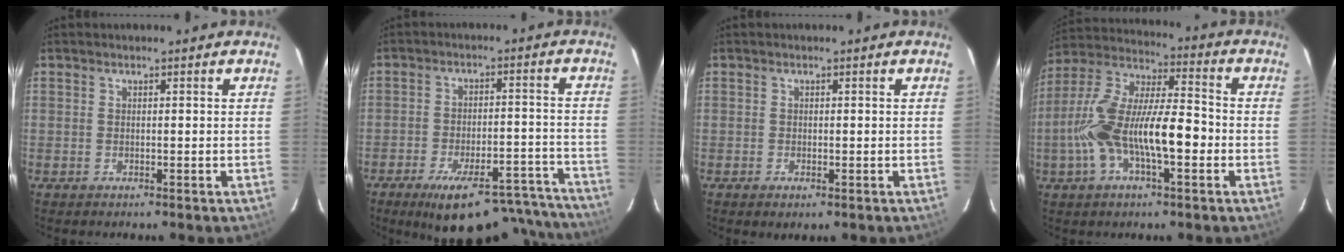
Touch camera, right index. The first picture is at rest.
{"total": 22.5, "force": [-18.9, 6.5, 10.4], "torque": [-0.157, 0.009, -0.237]}
{"total": 1.4, "force": [-0.6, 0.7, 1.0], "torque": [-0.018, -0.006, -0.009]}
{"total": 17.5, "force": [-4.1, 5.6, 16.0], "torque": [-0.308, 0.001, -0.078]}